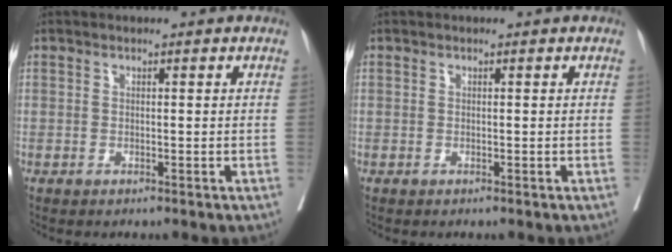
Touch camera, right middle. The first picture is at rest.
{"total": 0.0}